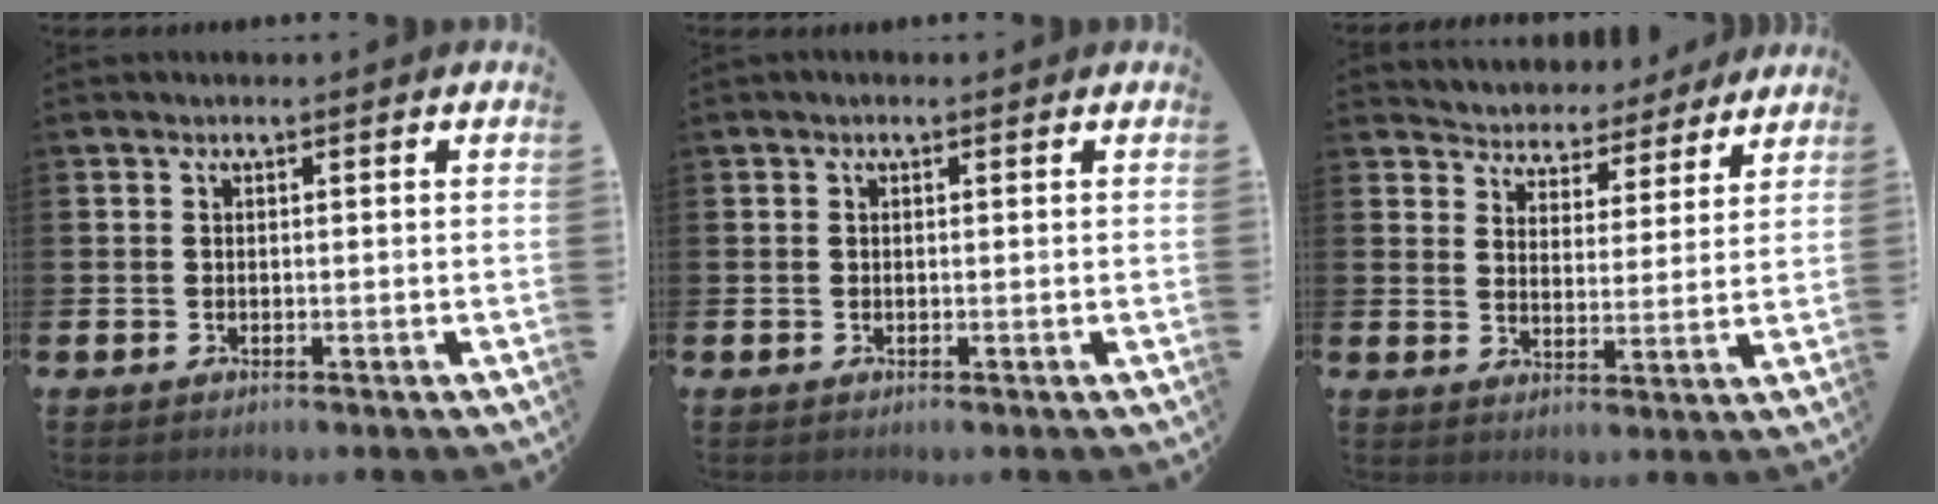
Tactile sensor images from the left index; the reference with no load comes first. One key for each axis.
{"total": 0.0}
{"total": 4.5, "fx": 4.3, "fy": 1.4, "fz": -0.5, "tx": -0.013, "ty": -0.039, "tz": 0.070}